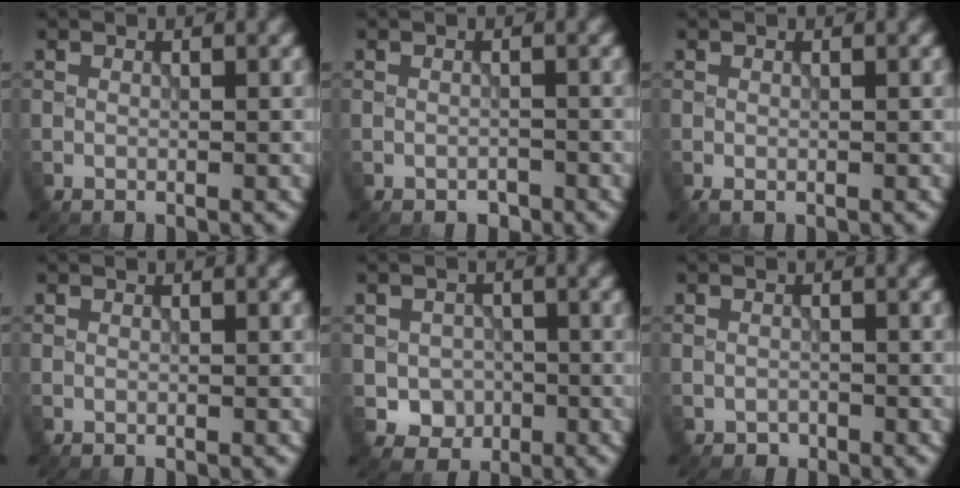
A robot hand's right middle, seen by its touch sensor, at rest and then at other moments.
{"total": 0.8, "force": [-0.6, 0.4, 0.3], "torque": [-0.003, -0.003, -0.009]}
{"total": 0.6, "force": [-0.3, 0.4, 0.4], "torque": [-0.009, -0.005, -0.006]}
{"total": 0.0}
{"total": 2.9, "force": [-0.7, 2.5, 1.1], "torque": [-0.012, -0.006, -0.013]}
{"total": 0.8, "force": [-0.6, 0.5, 0.1], "torque": [0.002, -0.002, -0.010]}